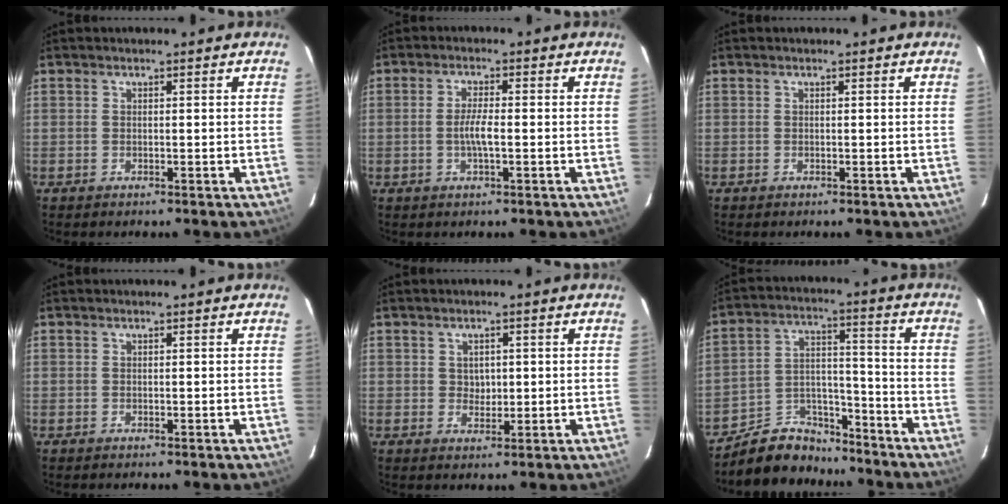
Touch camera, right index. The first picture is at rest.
{"total": 3.6, "force": [-0.7, 0.5, 3.5], "torque": [-0.066, 0.001, -0.014]}
{"total": 0.0}
{"total": 0.0}
{"total": 2.6, "force": [0.4, 2.3, 1.2], "torque": [-0.015, 0.005, 0.008]}
{"total": 11.5, "force": [-10.0, 5.5, 1.6], "torque": [-0.039, 0.053, -0.162]}